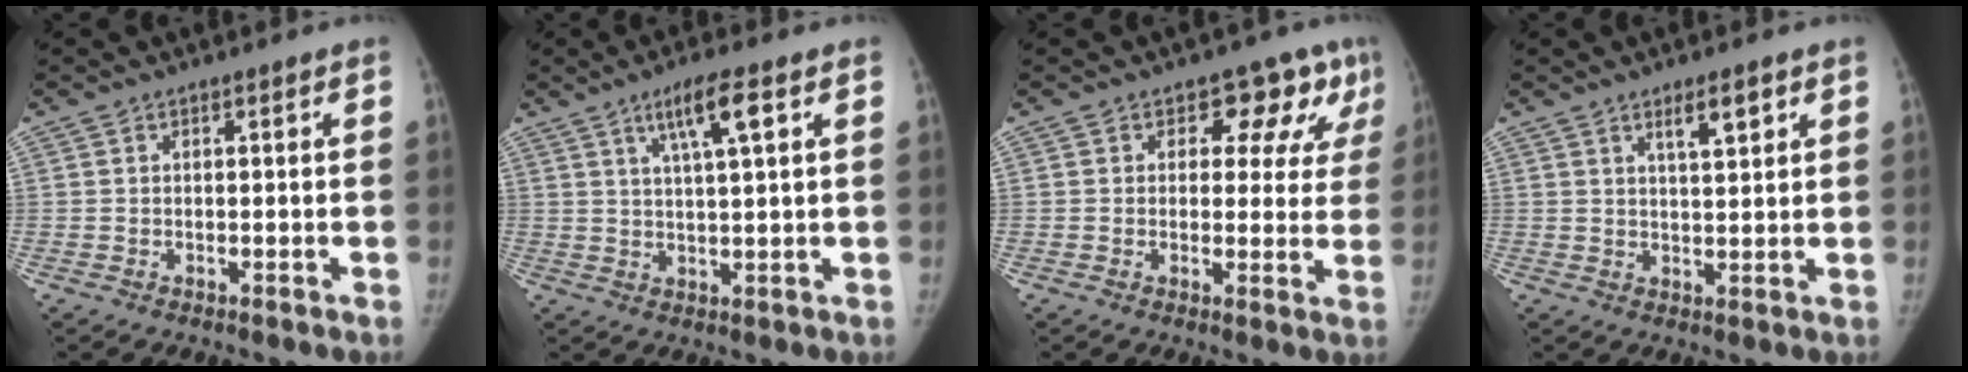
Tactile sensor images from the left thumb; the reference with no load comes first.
{"total": 6.8, "force": [3.1, 0.8, 6.0], "torque": [-0.109, -0.005, 0.055]}
{"total": 9.1, "force": [4.6, 6.1, 4.8], "torque": [-0.005, -0.012, 0.043]}
{"total": 4.5, "force": [2.5, 1.2, 3.5], "torque": [-0.052, -0.016, 0.044]}